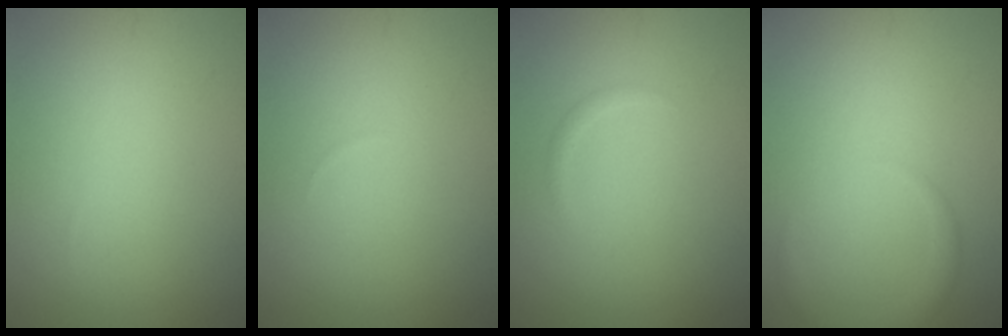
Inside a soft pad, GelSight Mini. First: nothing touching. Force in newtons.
{"total": 0.0}
{"total": 0.7, "press": 0.7, "slide": 0.0}
{"total": 2.1, "press": 2.1, "slide": 0.2}